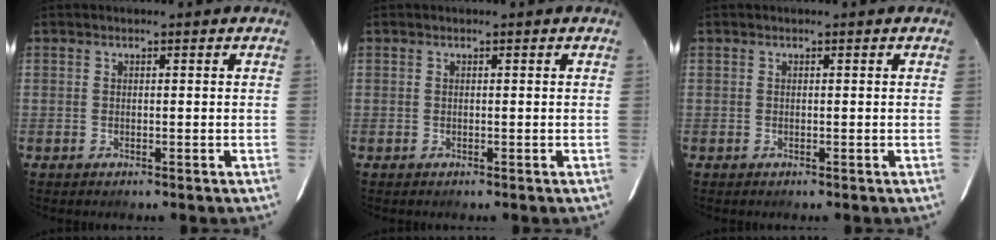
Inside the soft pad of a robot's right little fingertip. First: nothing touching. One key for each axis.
{"total": 0.0}
{"total": 0.0}